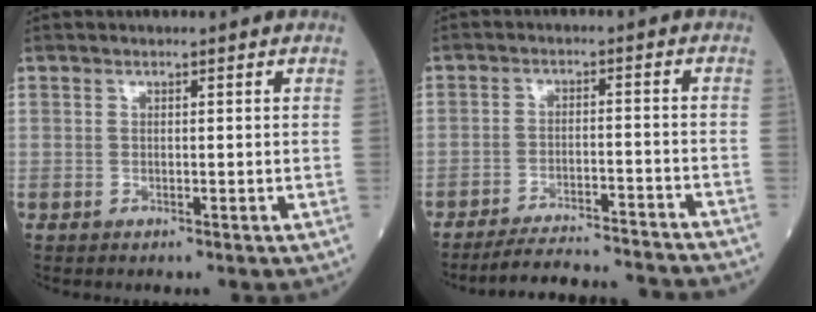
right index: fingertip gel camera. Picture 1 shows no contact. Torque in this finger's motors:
{"motor_torque": [-0.23, -0.75, 0.18, 0.03]}